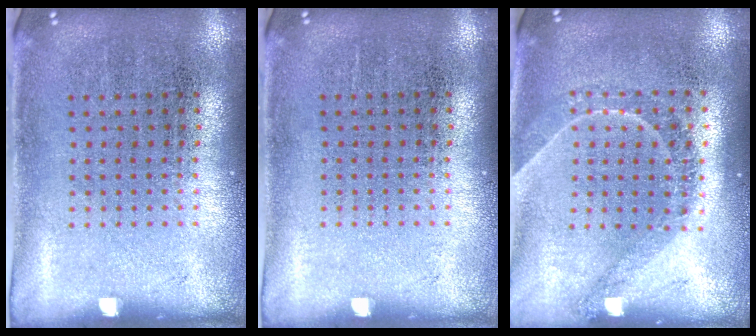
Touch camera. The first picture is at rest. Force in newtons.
{"total": 0.0}
{"total": 1.3, "press": 1.1, "slide": 0.7}